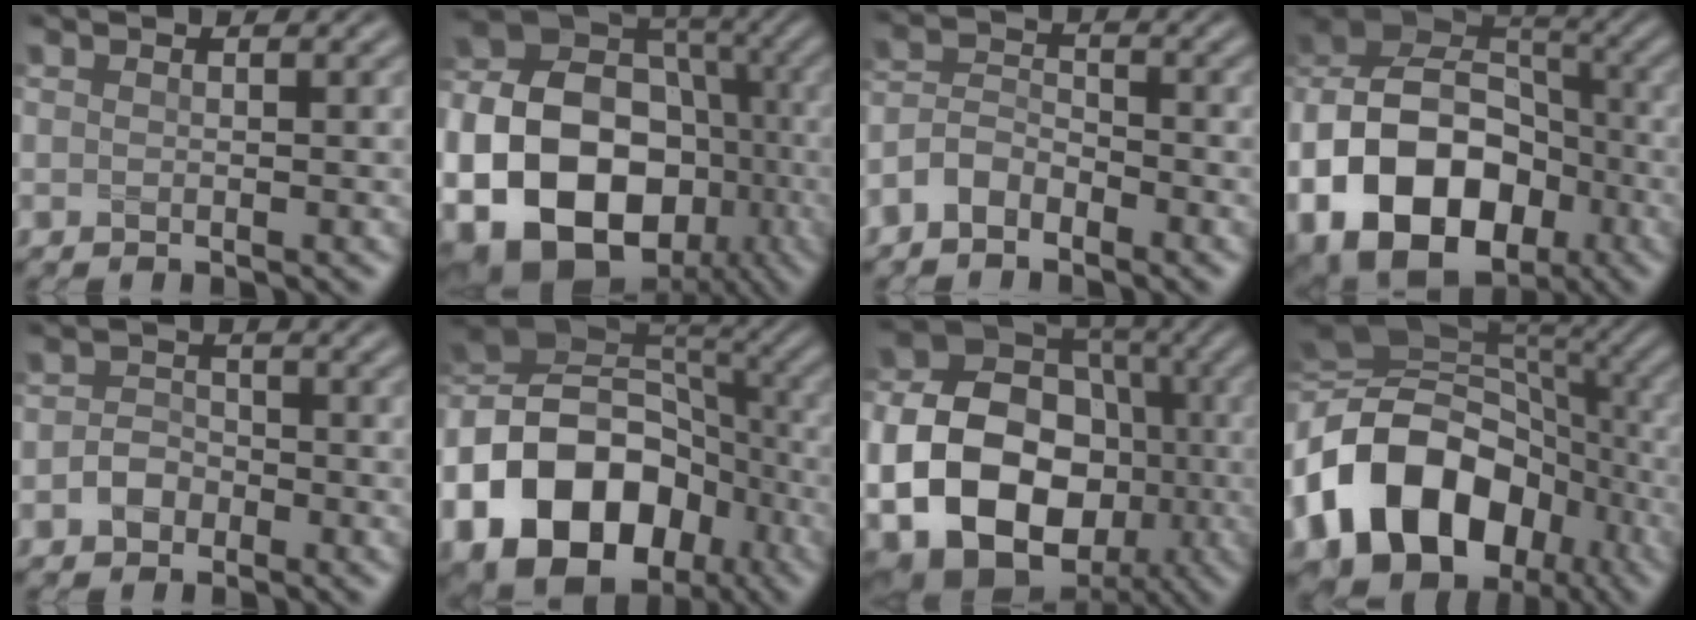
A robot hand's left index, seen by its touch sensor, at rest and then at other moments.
{"total": 22.9, "force": [-6.1, 18.4, 12.1], "torque": [-0.239, -0.021, -0.130]}
{"total": 3.0, "force": [-2.3, 1.5, 1.3], "torque": [-0.028, 0.011, -0.057]}
{"total": 15.4, "force": [-5.6, 11.1, 9.1], "torque": [-0.176, 0.000, -0.108]}
{"total": 1.9, "force": [-1.0, 1.5, 0.7], "torque": [-0.013, 0.010, -0.023]}
{"total": 17.0, "force": [-6.5, 12.7, 9.3], "torque": [-0.195, 0.003, -0.114]}
{"total": 17.0, "force": [-3.7, 13.4, 9.8], "torque": [-0.186, -0.031, -0.074]}
{"total": 17.3, "force": [-4.7, 13.0, 10.4], "torque": [-0.216, 0.000, -0.090]}